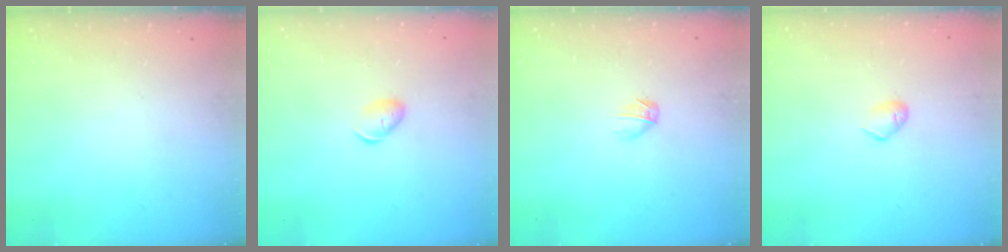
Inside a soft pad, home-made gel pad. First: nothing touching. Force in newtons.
{"total": 5.3, "press": 5.2, "slide": 1.2}
{"total": 3.7, "press": 3.6, "slide": 1.0}
{"total": 4.9, "press": 4.9, "slide": 0.8}